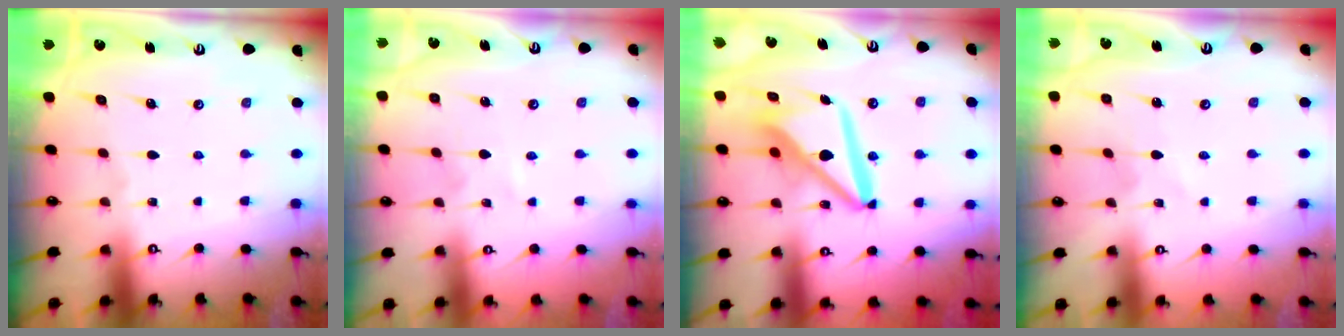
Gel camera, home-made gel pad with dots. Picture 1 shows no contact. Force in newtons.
{"total": 2.2, "press": 2.2, "slide": 0.2}
{"total": 12.9, "press": 12.8, "slide": 1.4}
{"total": 2.4, "press": 2.4, "slide": 0.2}